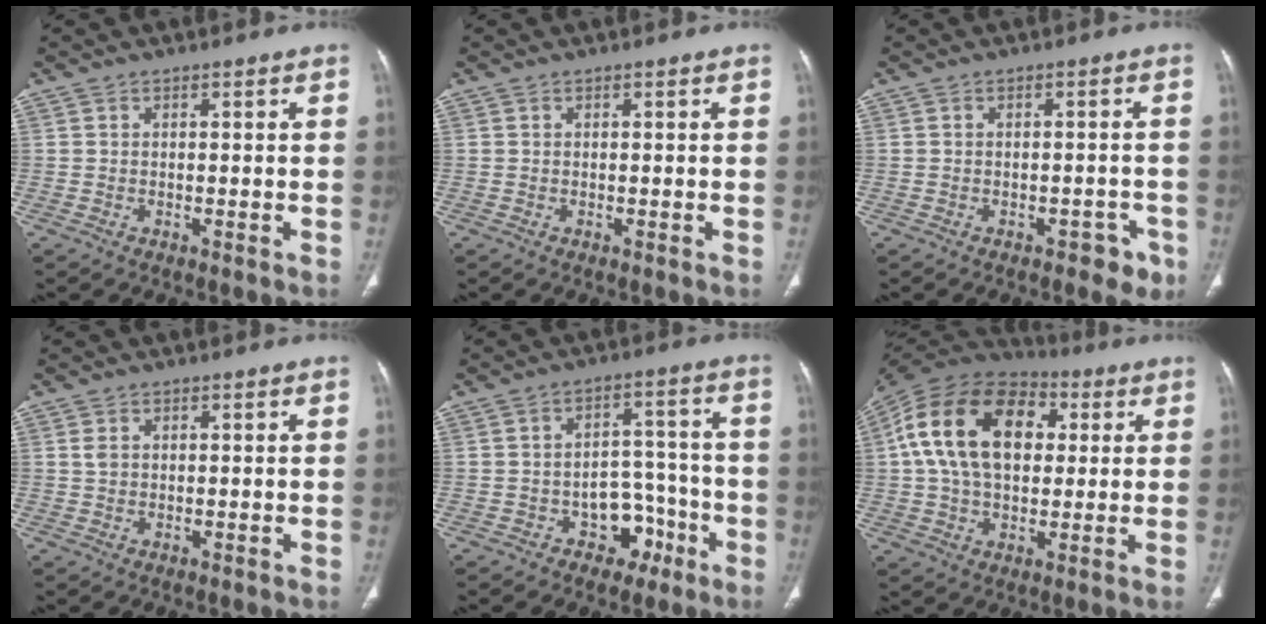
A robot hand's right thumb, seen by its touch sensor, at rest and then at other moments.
{"total": 0.0}
{"total": 4.0, "force": [-2.3, 2.3, 2.3], "torque": [-0.011, 0.015, -0.025]}
{"total": 1.7, "force": [0.5, 1.3, 1.0], "torque": [-0.018, -0.003, 0.011]}
{"total": 8.3, "force": [-4.1, 6.1, 3.8], "torque": [-0.014, 0.053, -0.055]}
{"total": 21.4, "force": [4.0, 13.9, 15.7], "torque": [-0.270, 0.017, 0.059]}